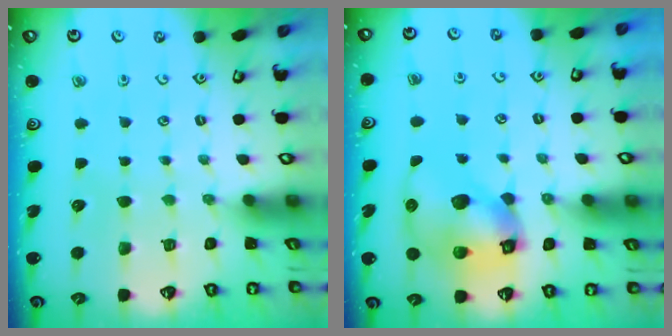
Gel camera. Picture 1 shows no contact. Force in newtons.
{"total": 13.6, "press": 13.4, "slide": 1.9}